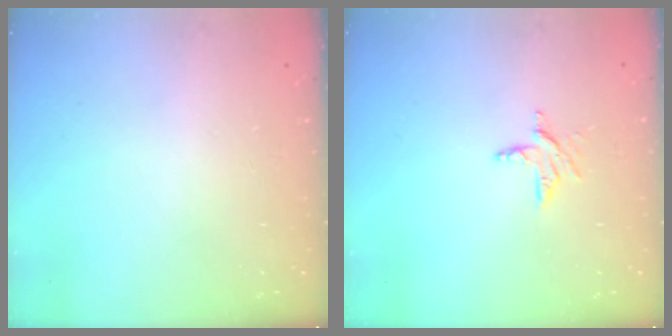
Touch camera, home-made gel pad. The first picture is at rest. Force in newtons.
{"total": 5.8, "press": 5.8, "slide": 0.5}